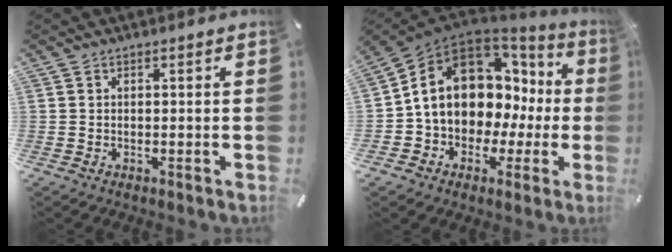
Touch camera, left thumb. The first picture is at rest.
{"total": 13.1, "force": [3.1, 10.1, 7.6], "torque": [-0.139, -0.032, 0.053]}